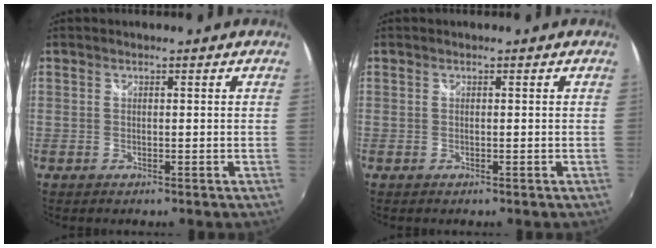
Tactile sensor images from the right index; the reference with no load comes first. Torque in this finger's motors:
{"motor_torque": [0.42, 0.78, 0.00, 0.00]}